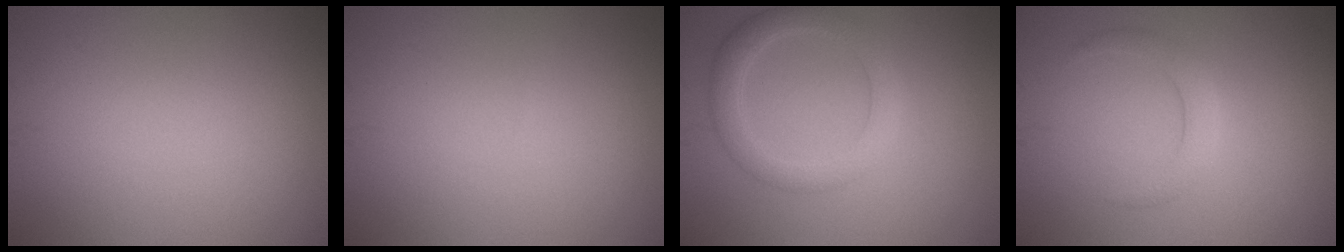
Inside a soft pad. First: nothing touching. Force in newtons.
{"total": 0.0}
{"total": 3.2, "press": 3.2, "slide": 0.1}
{"total": 2.0, "press": 2.0, "slide": 0.1}